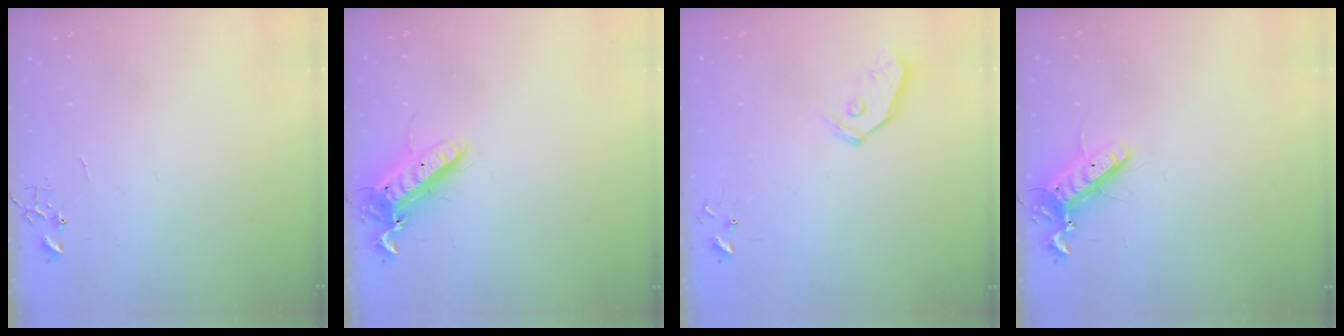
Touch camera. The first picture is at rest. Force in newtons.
{"total": 13.6, "press": 13.4, "slide": 2.0}
{"total": 6.9, "press": 6.9, "slide": 0.7}
{"total": 11.2, "press": 11.1, "slide": 1.4}